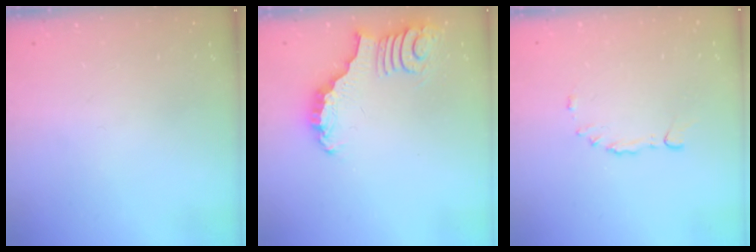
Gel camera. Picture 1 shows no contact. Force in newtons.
{"total": 3.3, "press": 3.3, "slide": 0.4}
{"total": 4.8, "press": 4.7, "slide": 0.7}